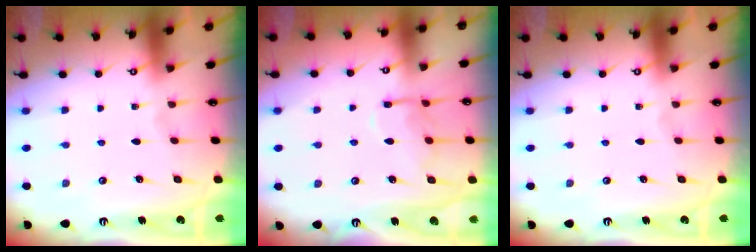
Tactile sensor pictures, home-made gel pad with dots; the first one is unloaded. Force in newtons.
{"total": 11.6, "press": 11.5, "slide": 0.8}
{"total": 0.0}